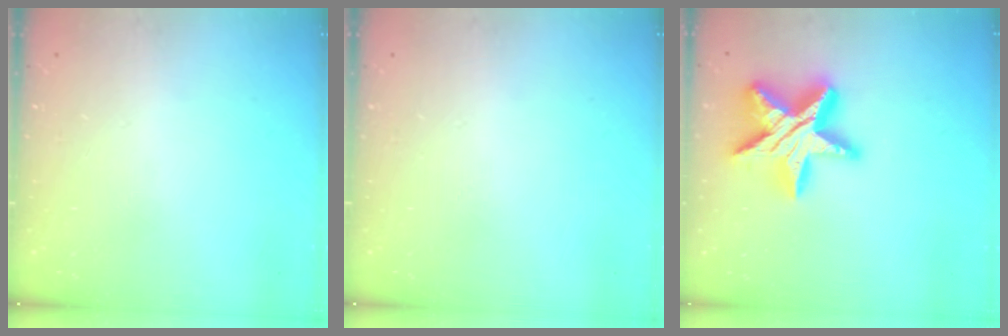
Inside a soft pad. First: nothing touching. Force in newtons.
{"total": 0.0}
{"total": 21.0, "press": 21.0, "slide": 1.4}